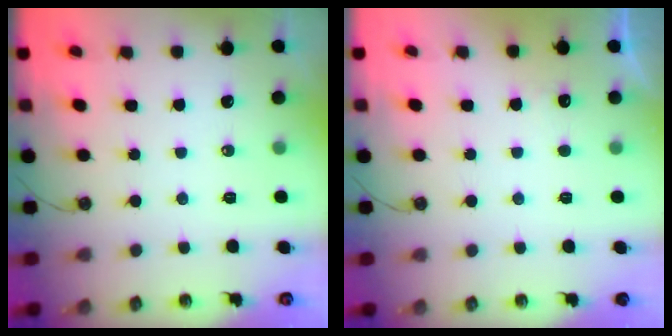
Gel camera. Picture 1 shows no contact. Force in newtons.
{"total": 2.8, "press": 2.6, "slide": 1.0}